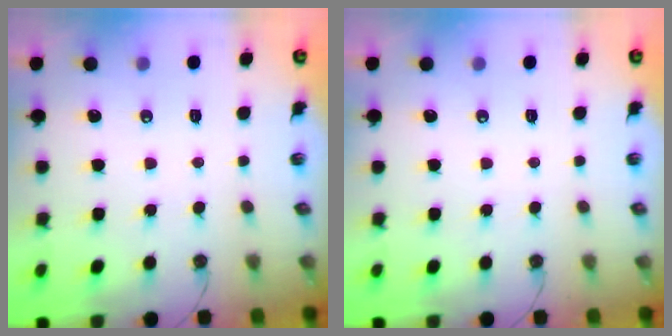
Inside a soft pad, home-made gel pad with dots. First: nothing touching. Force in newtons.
{"total": 0.0}